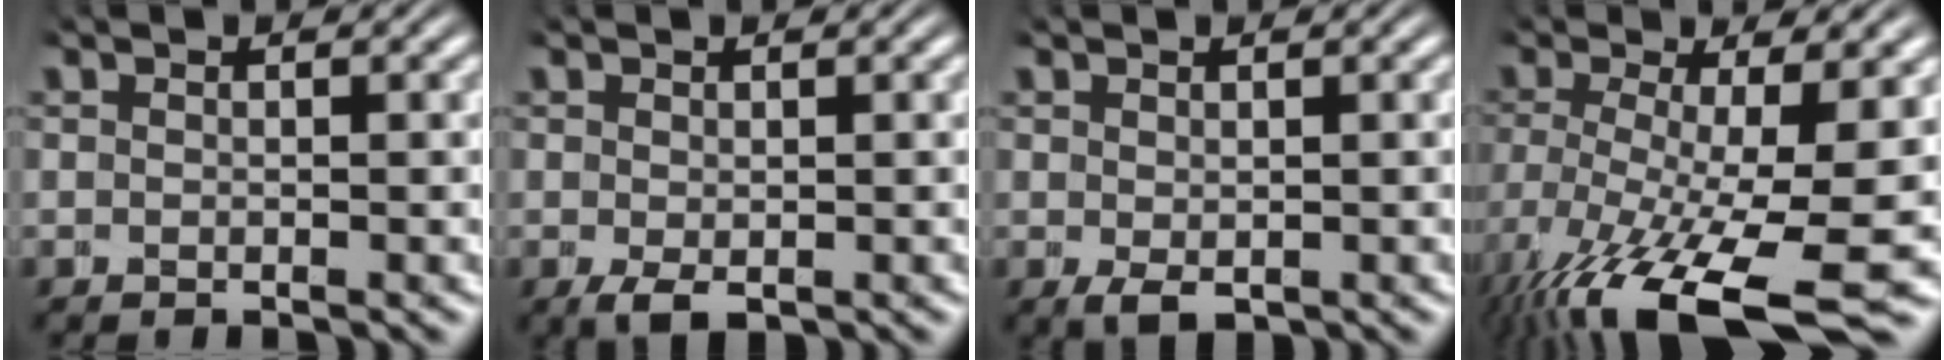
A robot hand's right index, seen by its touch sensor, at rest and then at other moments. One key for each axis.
{"total": 1.9, "fx": -0.9, "fy": 1.1, "fz": 1.2, "tx": -0.030, "ty": -0.022, "tz": -0.001}
{"total": 1.5, "fx": -0.7, "fy": 0.9, "fz": 1.0, "tx": -0.023, "ty": -0.022, "tz": 0.005}
{"total": 10.3, "fx": -5.1, "fy": 4.1, "fz": 7.9, "tx": -0.155, "ty": -0.064, "tz": -0.041}